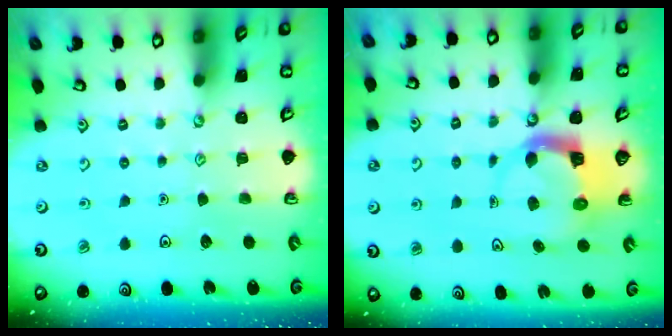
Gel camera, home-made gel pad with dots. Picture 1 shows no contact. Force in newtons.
{"total": 4.1, "press": 4.1, "slide": 0.3}